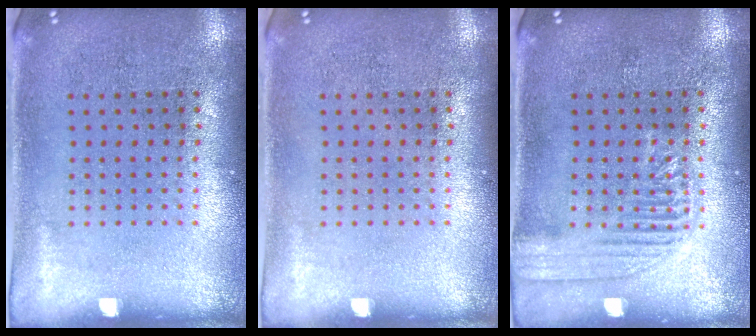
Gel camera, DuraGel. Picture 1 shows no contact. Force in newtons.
{"total": 0.0}
{"total": 2.1, "press": 2.1, "slide": 0.3}